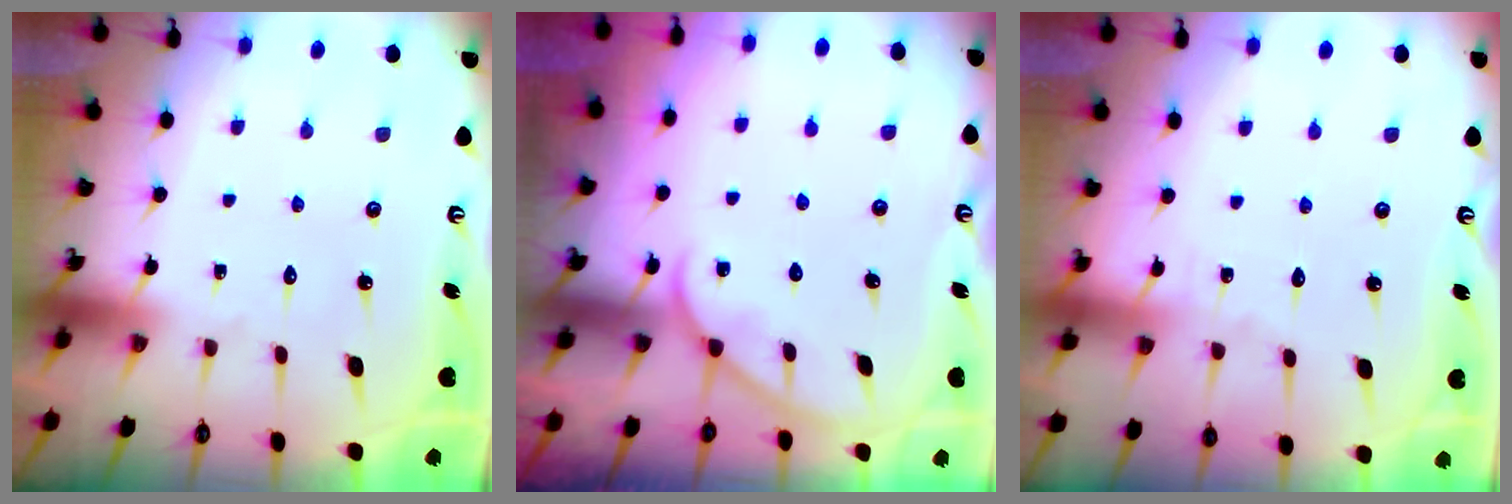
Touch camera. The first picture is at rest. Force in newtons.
{"total": 3.2, "press": 3.2, "slide": 0.4}
{"total": 2.7, "press": 2.7, "slide": 0.2}